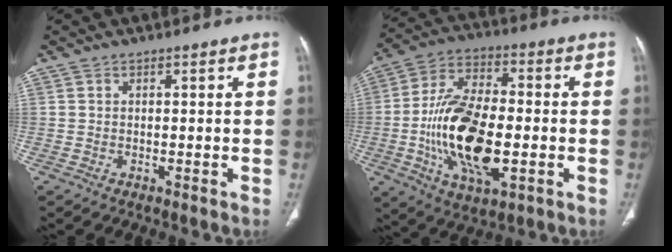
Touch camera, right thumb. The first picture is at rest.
{"total": 19.7, "force": [-3.4, 9.6, 16.9], "torque": [-0.312, 0.012, -0.057]}